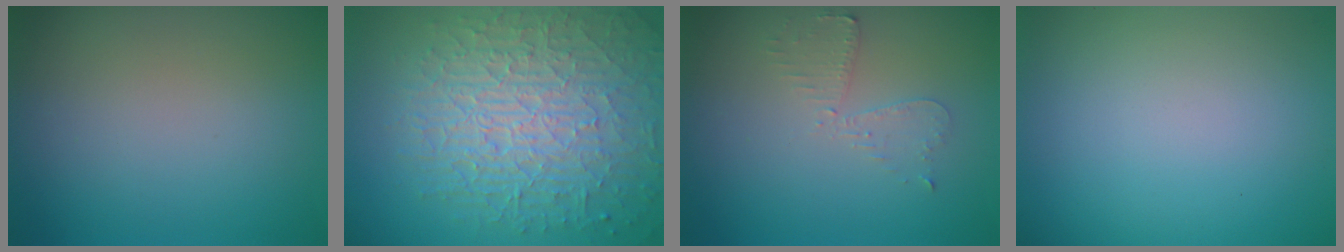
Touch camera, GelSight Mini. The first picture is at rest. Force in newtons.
{"total": 10.2, "press": 6.8, "slide": 7.6}
{"total": 2.2, "press": 2.2, "slide": 0.5}
{"total": 0.0}